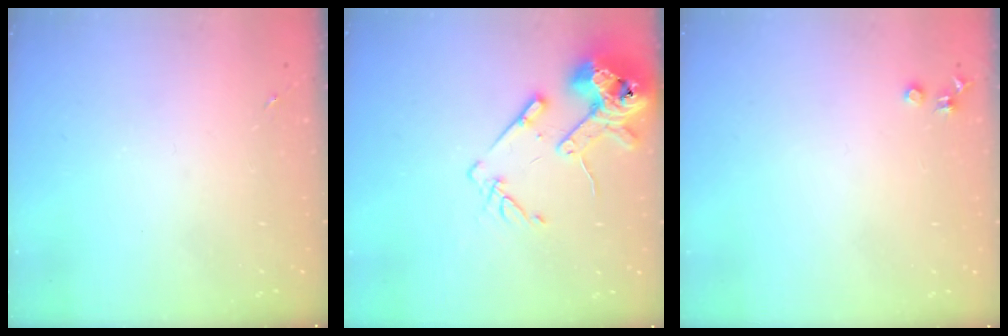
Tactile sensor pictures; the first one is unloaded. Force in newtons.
{"total": 15.2, "press": 14.9, "slide": 2.8}
{"total": 3.5, "press": 3.5, "slide": 0.4}